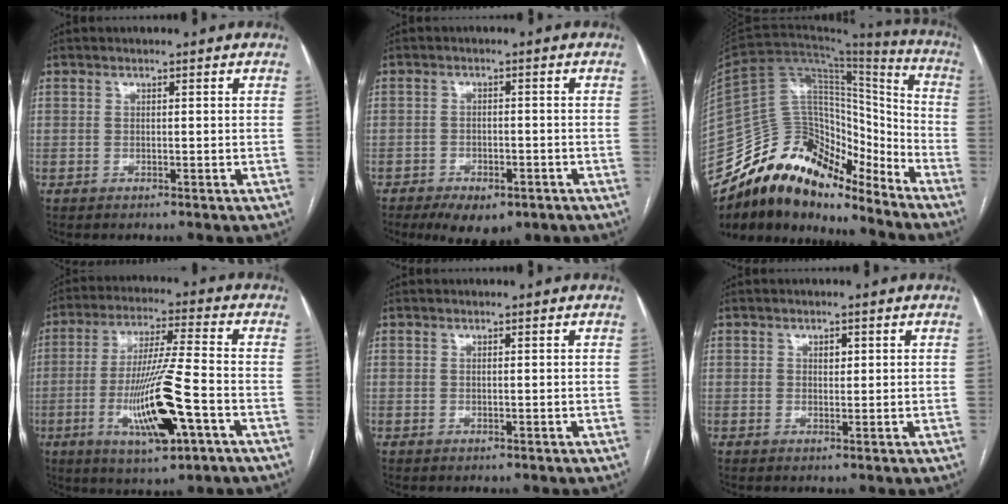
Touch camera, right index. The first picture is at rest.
{"total": 9.5, "force": [-6.4, 4.7, 5.2], "torque": [-0.076, 0.002, -0.088]}
{"total": 24.5, "force": [-20.0, 9.1, 10.7], "torque": [-0.207, 0.030, -0.341]}
{"total": 14.7, "force": [-5.1, 1.3, 13.7], "torque": [-0.267, -0.013, -0.085]}
{"total": 0.0}
{"total": 1.5, "force": [0.4, 1.1, 1.0], "torque": [-0.017, 0.003, 0.007]}